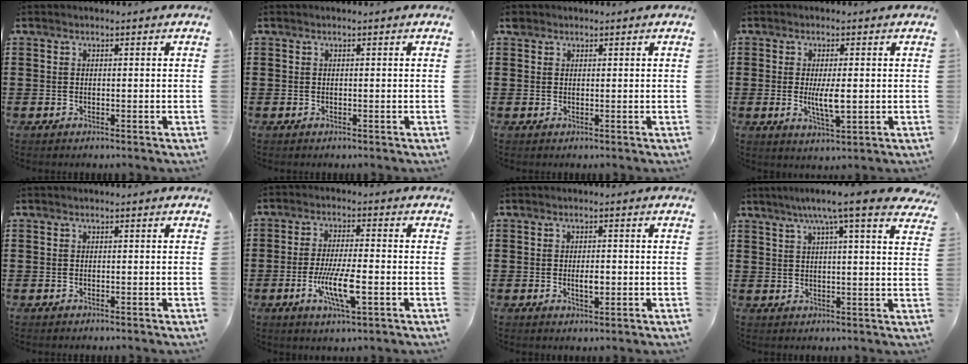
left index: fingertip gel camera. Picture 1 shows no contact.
{"total": 0.0}
{"total": 1.2, "force": [0.9, 0.7, 0.3], "torque": [-0.008, 0.004, 0.016]}
{"total": 5.1, "force": [0.0, 1.2, 4.9], "torque": [-0.095, -0.010, -0.006]}
{"total": 0.0}
{"total": 7.9, "force": [-2.3, 1.7, 7.4], "torque": [-0.145, -0.009, -0.042]}
{"total": 2.6, "force": [-0.1, 1.0, 2.4], "torque": [-0.037, -0.004, -0.004]}
{"total": 7.8, "force": [5.7, 0.0, 5.4], "torque": [-0.107, -0.021, 0.091]}